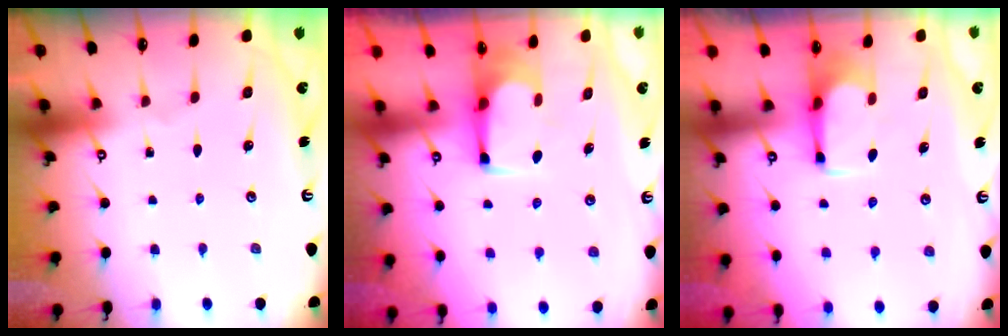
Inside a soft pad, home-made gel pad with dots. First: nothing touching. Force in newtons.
{"total": 2.1, "press": 2.1, "slide": 0.2}
{"total": 2.8, "press": 2.8, "slide": 0.3}